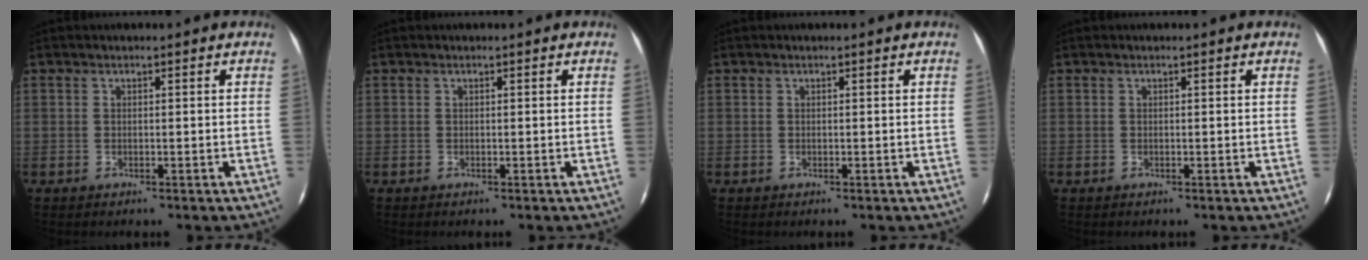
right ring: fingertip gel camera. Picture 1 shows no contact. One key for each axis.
{"total": 0.0}
{"total": 0.0}
{"total": 0.0}